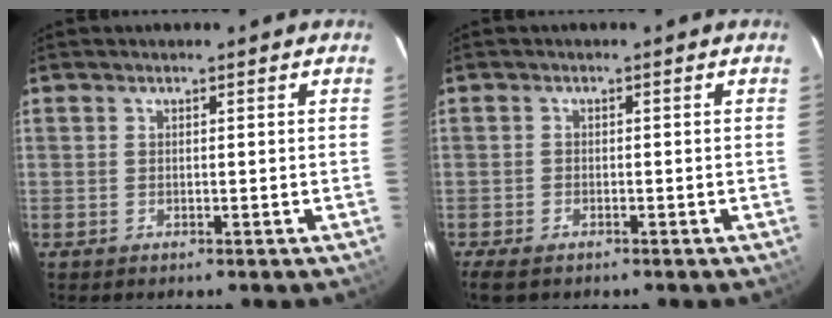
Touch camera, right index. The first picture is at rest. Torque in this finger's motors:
{"motor_torque": [0.58, -0.47, 0.22, 0.05]}